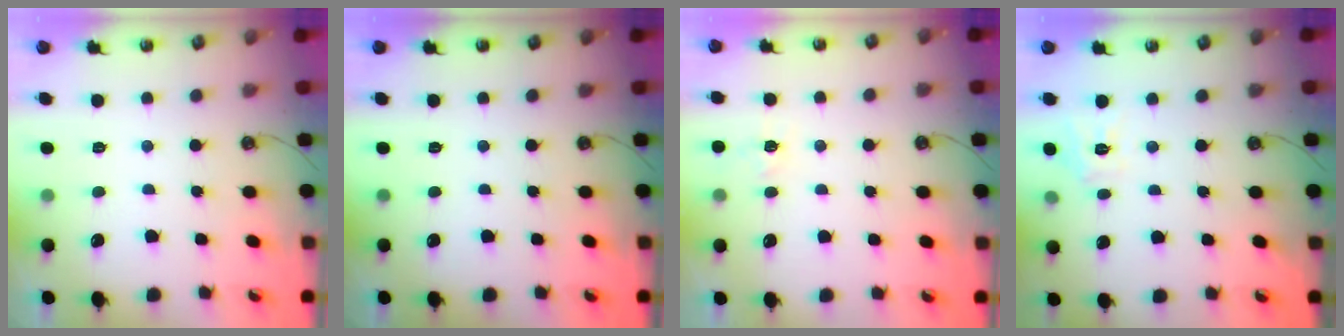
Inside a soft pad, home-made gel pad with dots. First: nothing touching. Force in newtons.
{"total": 0.0}
{"total": 5.4, "press": 5.4, "slide": 0.7}
{"total": 6.8, "press": 6.8, "slide": 0.5}